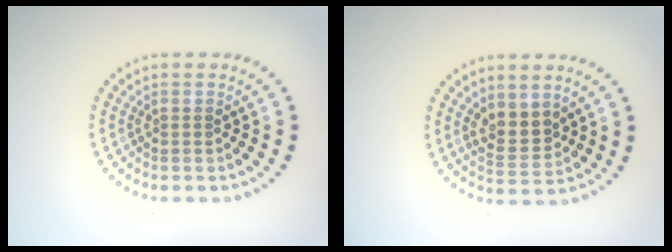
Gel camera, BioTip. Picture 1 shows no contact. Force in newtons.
{"total": 2.8, "press": 2.5, "slide": 1.2}